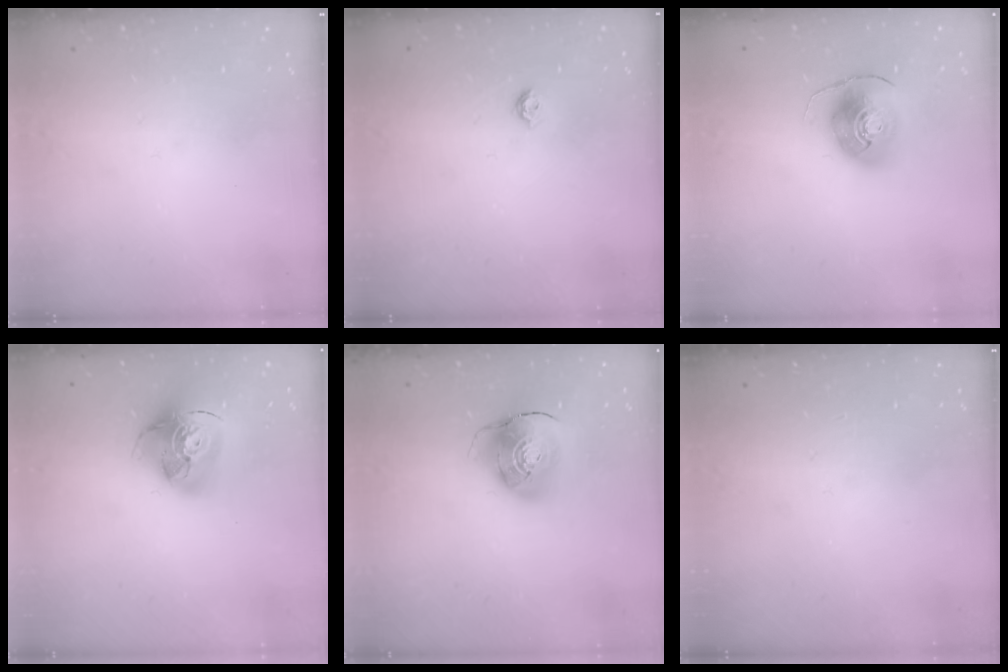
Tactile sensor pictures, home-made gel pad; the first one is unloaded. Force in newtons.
{"total": 3.9, "press": 3.9, "slide": 0.5}
{"total": 10.2, "press": 10.1, "slide": 1.1}
{"total": 17.2, "press": 17.0, "slide": 1.9}
{"total": 10.4, "press": 10.3, "slide": 1.4}
{"total": 0.0}